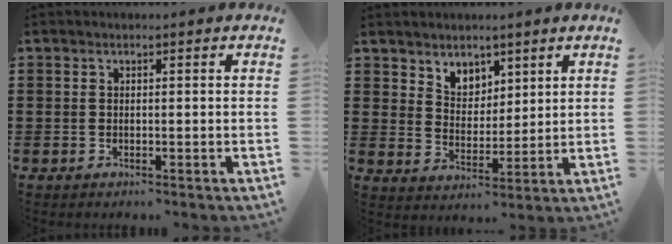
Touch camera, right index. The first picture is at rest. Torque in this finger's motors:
{"motor_torque": [0.42, 0.45, 0.12, 0.01]}